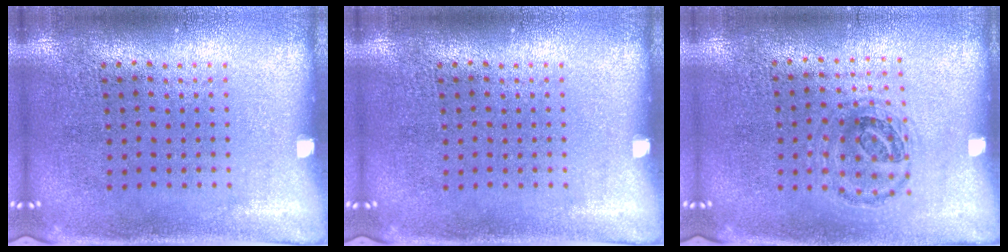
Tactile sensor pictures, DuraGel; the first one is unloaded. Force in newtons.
{"total": 0.0}
{"total": 0.9, "press": 0.9, "slide": 0.2}